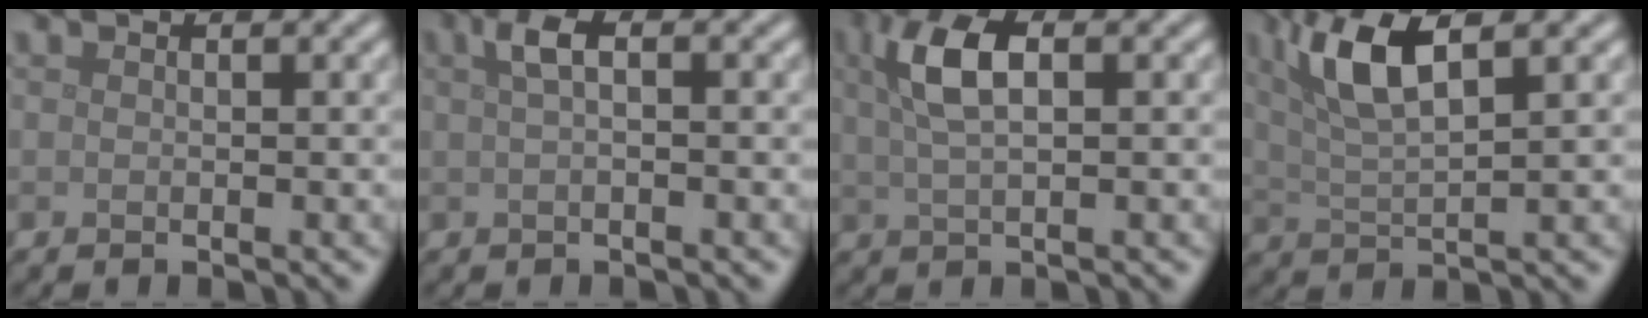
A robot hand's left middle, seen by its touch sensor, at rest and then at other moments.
{"total": 2.1, "force": [0.6, 0.6, 1.9], "torque": [-0.035, 0.011, 0.009]}
{"total": 4.7, "force": [1.5, 1.9, 4.0], "torque": [-0.082, 0.009, 0.026]}
{"total": 5.7, "force": [2.5, 1.6, 4.9], "torque": [-0.095, 0.006, 0.046]}